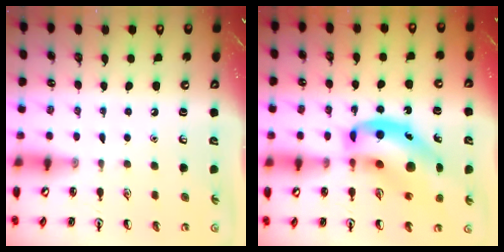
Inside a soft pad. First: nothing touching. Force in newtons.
{"total": 16.7, "press": 16.2, "slide": 4.4}